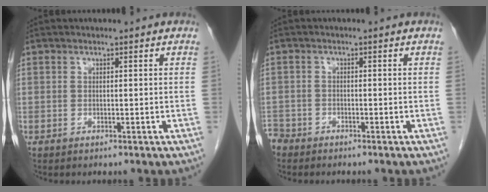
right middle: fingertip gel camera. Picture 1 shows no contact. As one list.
[{"total": 3.0, "force": [-2.7, 1.3, 0.1], "torque": [-0.004, -0.002, -0.054]}]